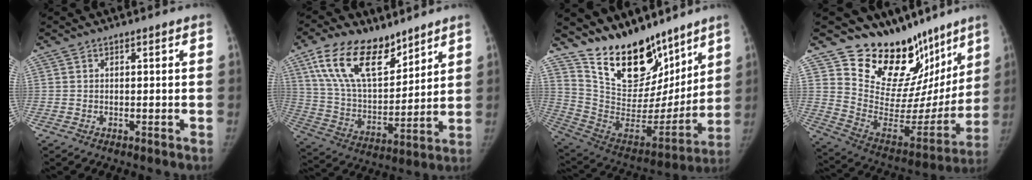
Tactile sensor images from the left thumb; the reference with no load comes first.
{"total": 18.7, "force": [11.7, 9.5, 11.1], "torque": [-0.162, -0.052, 0.225]}
{"total": 23.4, "force": [17.4, 11.5, 10.6], "torque": [-0.134, -0.094, 0.306]}
{"total": 22.2, "force": [17.5, 11.2, 7.6], "torque": [-0.044, -0.126, 0.271]}